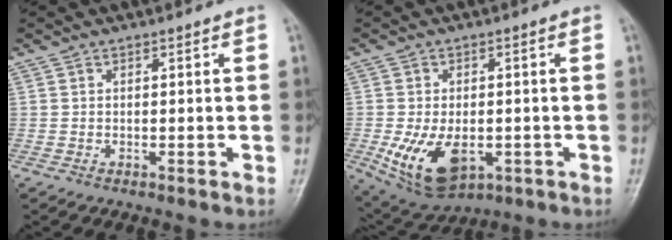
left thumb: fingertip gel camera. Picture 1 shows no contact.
{"total": 11.5, "force": [-3.1, 6.8, 8.7], "torque": [-0.150, -0.003, -0.034]}